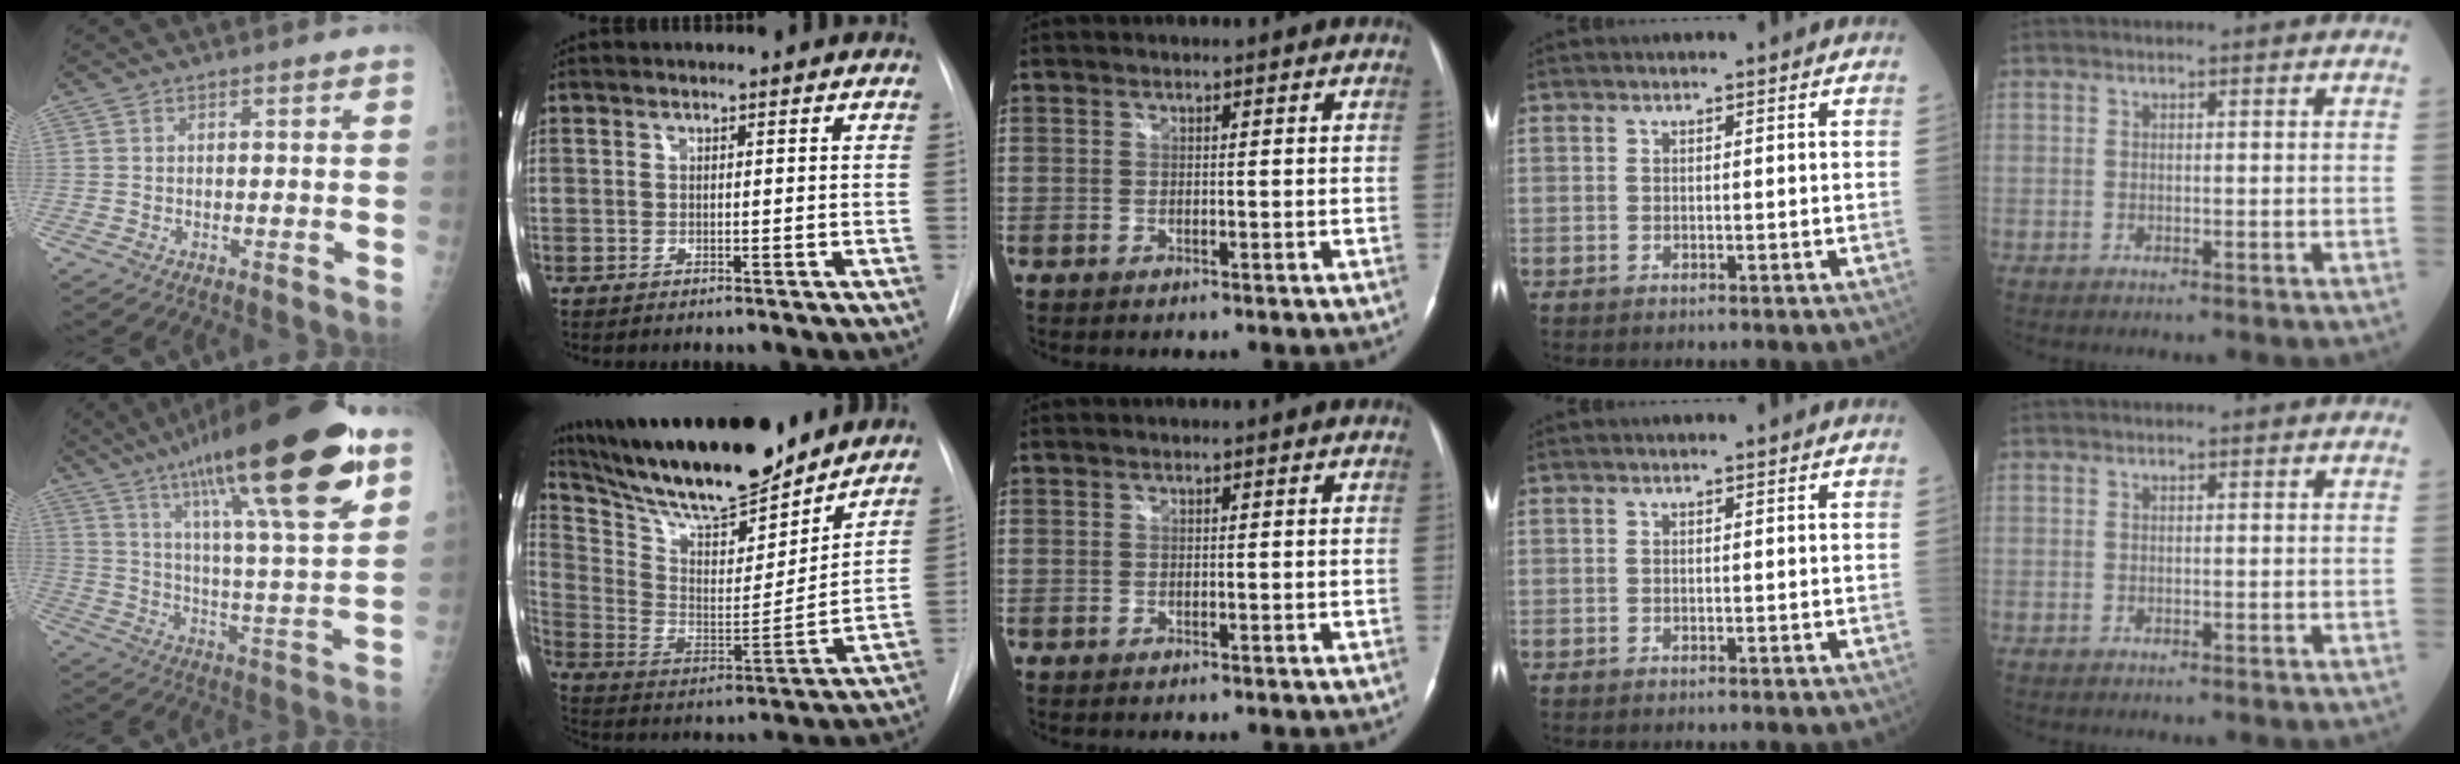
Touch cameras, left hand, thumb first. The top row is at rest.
{"thumb": {"total": 28.6, "force": [16.5, 5.0, 22.8], "torque": [-0.357, -0.040, 0.265]}, "index": {"total": 23.7, "force": [20.8, 4.6, 10.5], "torque": [-0.192, -0.007, 0.334]}}